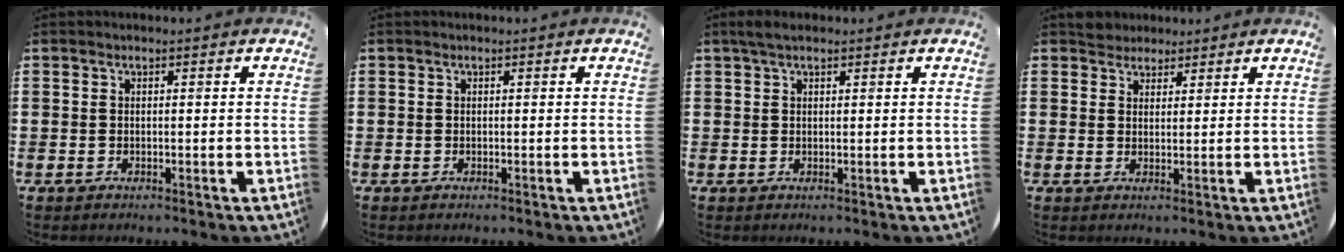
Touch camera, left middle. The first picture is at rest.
{"total": 0.0}
{"total": 1.5, "force": [1.2, 0.5, 0.9], "torque": [-0.019, 0.006, 0.020]}
{"total": 2.6, "force": [2.4, 0.9, -0.3], "torque": [0.008, -0.001, 0.047]}